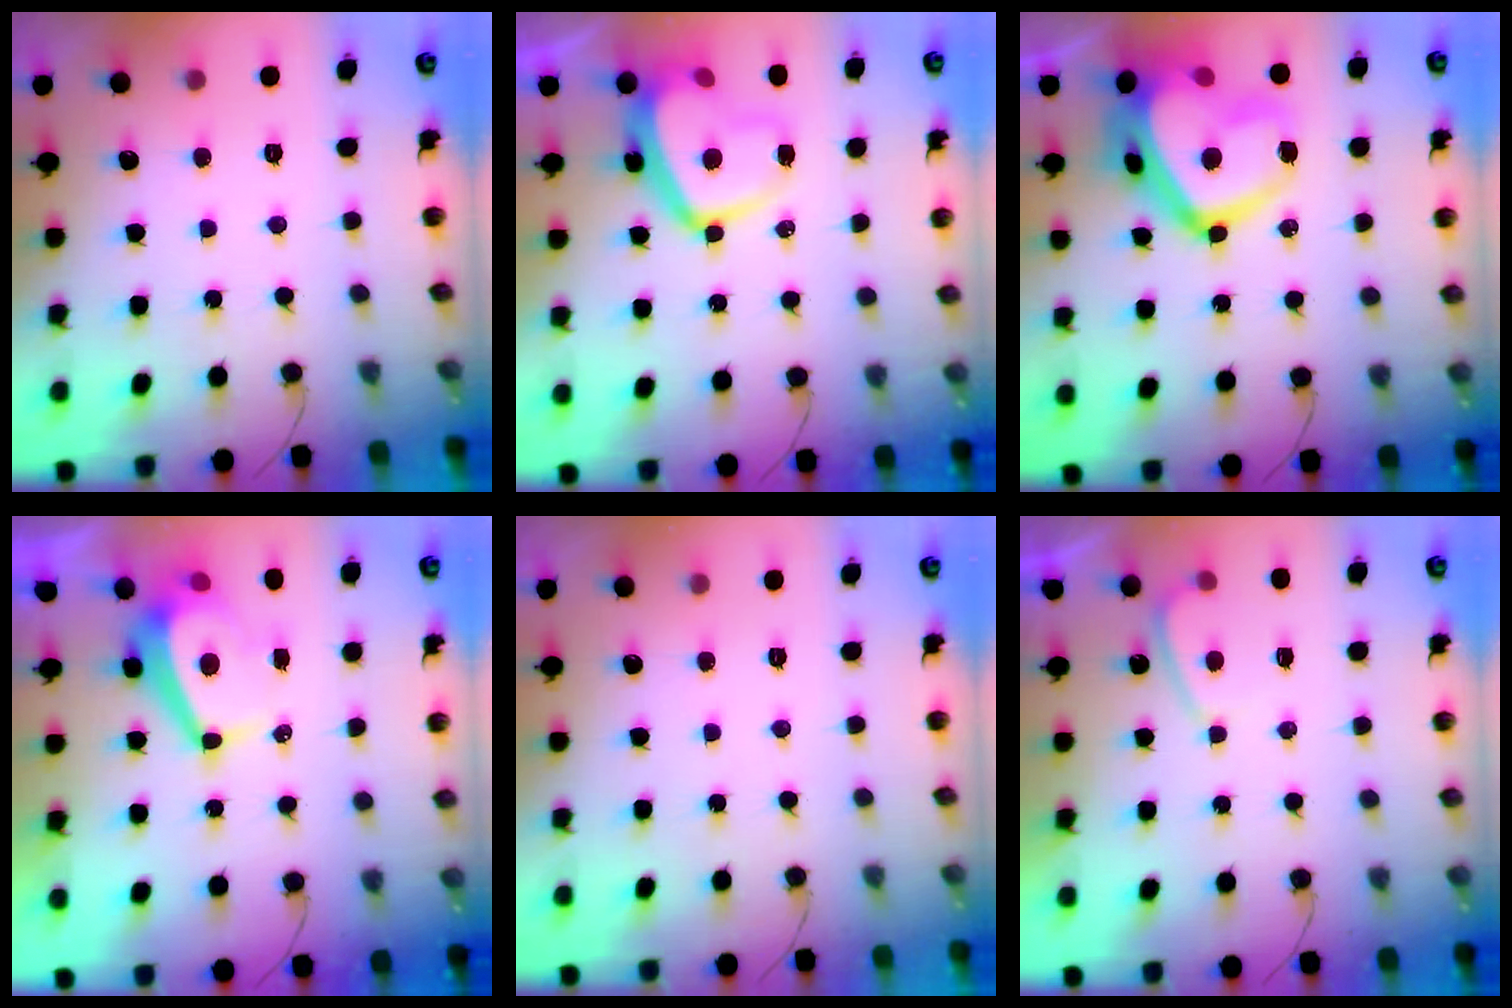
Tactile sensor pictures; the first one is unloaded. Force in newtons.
{"total": 13.2, "press": 13.1, "slide": 1.0}
{"total": 21.1, "press": 21.0, "slide": 2.1}
{"total": 6.8, "press": 6.8, "slide": 0.9}
{"total": 0.0}
{"total": 1.2, "press": 1.0, "slide": 0.6}